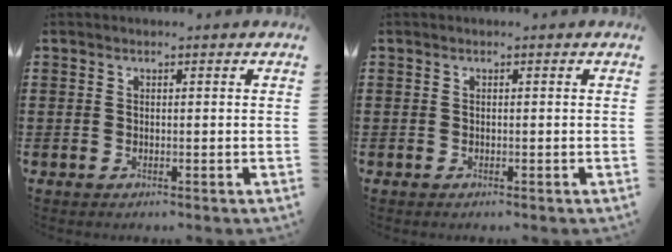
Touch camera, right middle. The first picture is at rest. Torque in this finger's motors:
{"motor_torque": [-0.04, -0.10, -0.01, 0.02]}